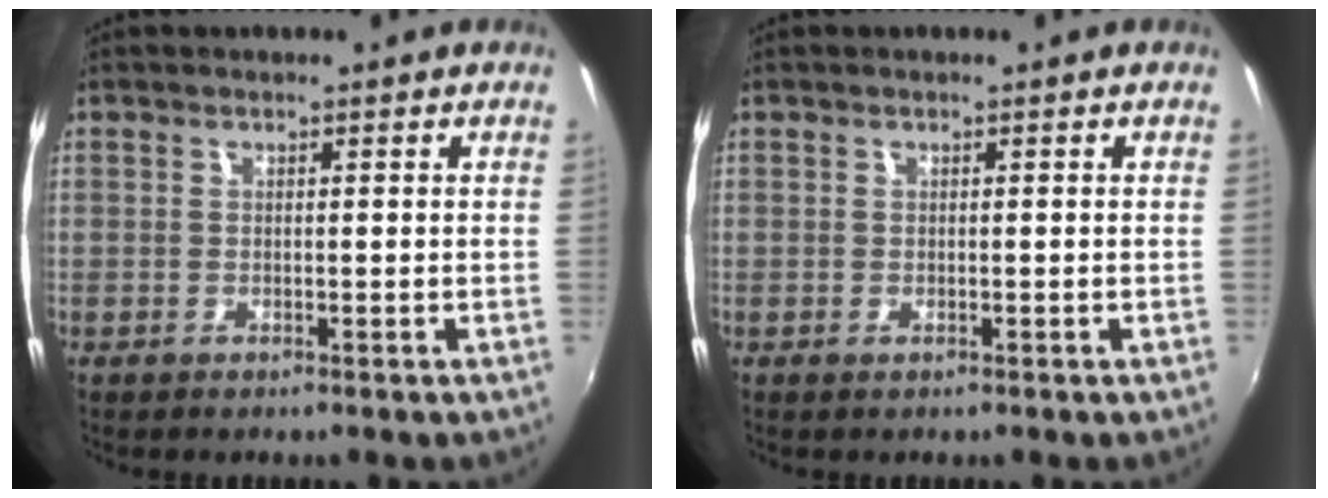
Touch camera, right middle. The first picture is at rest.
{"total": 0.0}